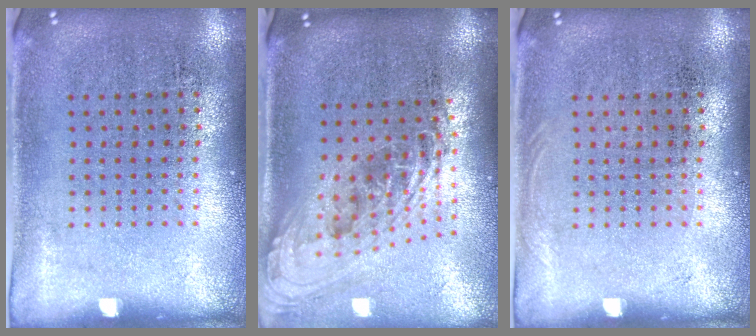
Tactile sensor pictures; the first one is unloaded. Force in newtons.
{"total": 2.3, "press": 1.6, "slide": 1.6}
{"total": 0.5, "press": 0.5, "slide": 0.2}